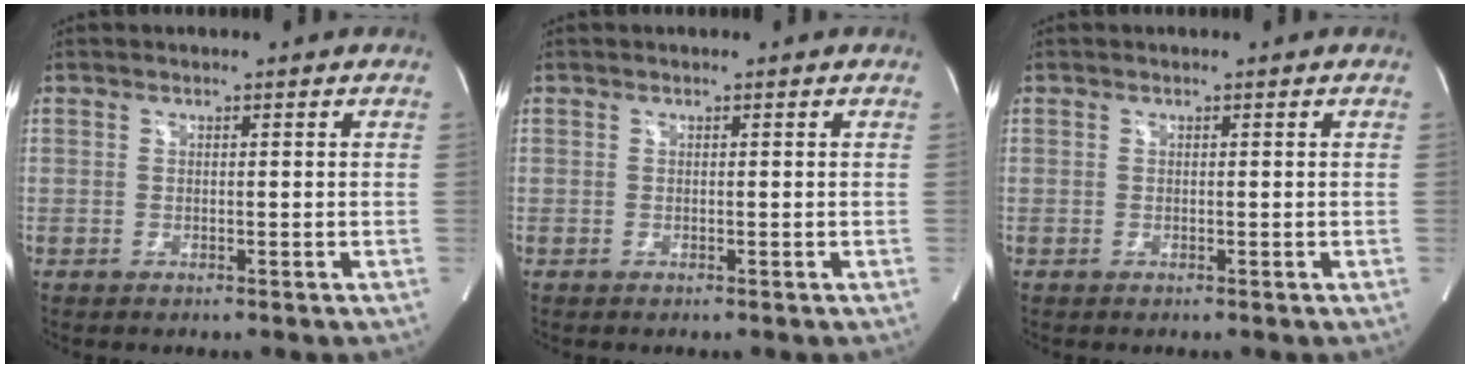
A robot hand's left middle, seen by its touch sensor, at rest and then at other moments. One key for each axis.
{"total": 0.0}
{"total": 0.0}